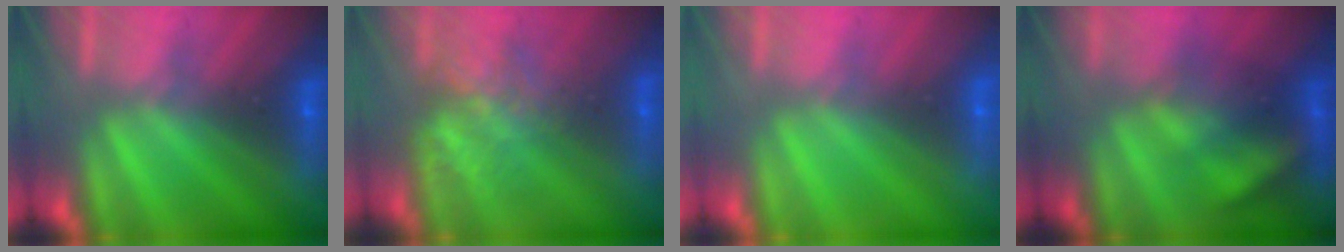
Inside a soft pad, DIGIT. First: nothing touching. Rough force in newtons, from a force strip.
{"total": 7.6}
{"total": 1.7}
{"total": 3.7}